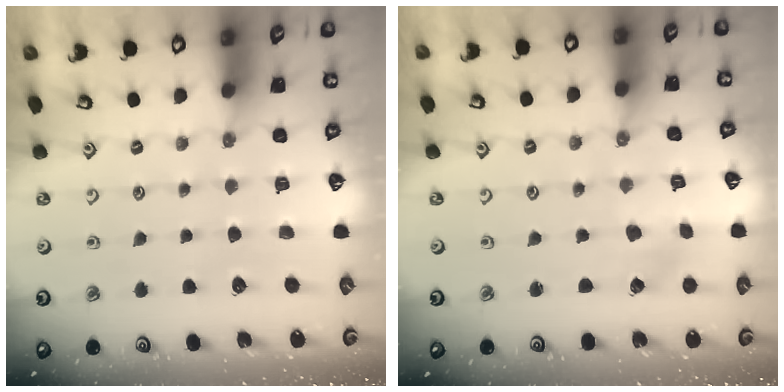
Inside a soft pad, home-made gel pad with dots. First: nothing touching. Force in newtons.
{"total": 0.8, "press": 0.7, "slide": 0.2}